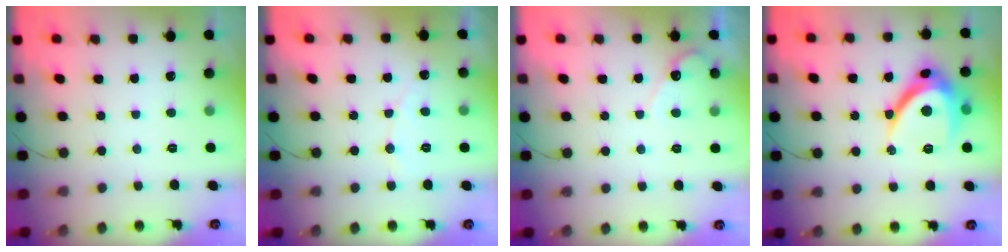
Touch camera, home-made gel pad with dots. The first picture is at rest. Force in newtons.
{"total": 4.1, "press": 4.1, "slide": 0.4}
{"total": 3.8, "press": 3.8, "slide": 0.2}
{"total": 11.4, "press": 11.4, "slide": 0.7}